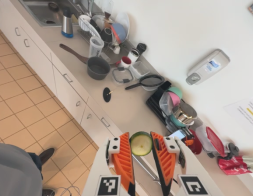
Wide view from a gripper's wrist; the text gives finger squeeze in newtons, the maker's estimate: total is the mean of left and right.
{"total": 9.6, "left": 9.2, "right": 10.0}